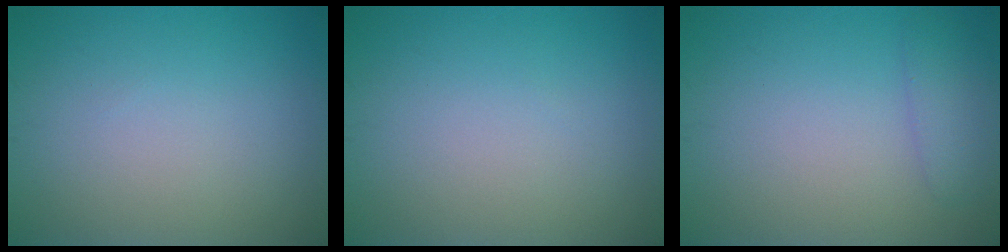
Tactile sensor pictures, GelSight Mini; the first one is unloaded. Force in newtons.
{"total": 0.0}
{"total": 1.7, "press": 1.6, "slide": 0.2}